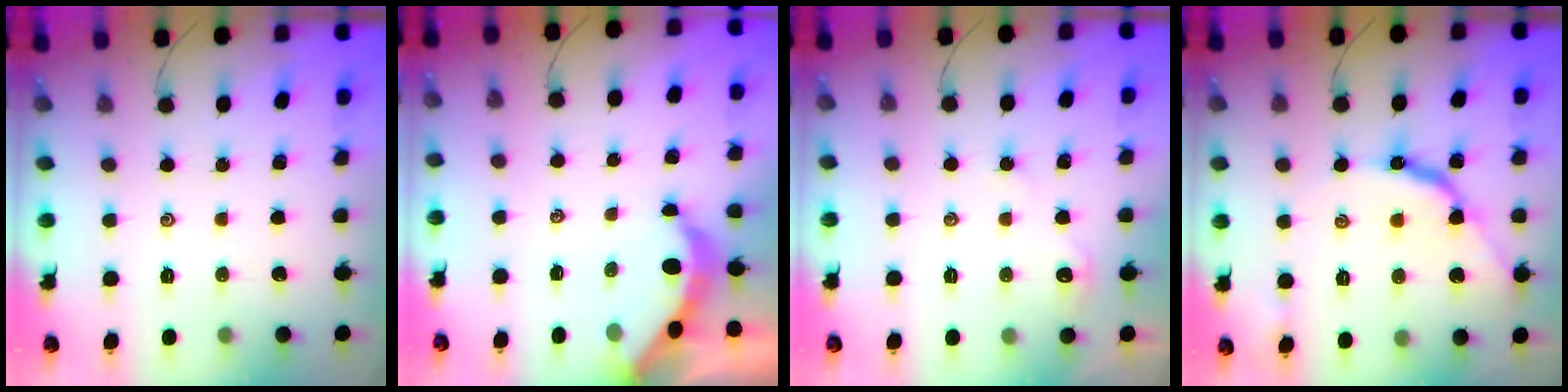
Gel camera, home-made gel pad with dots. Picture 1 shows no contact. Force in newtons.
{"total": 4.0, "press": 3.9, "slide": 0.4}
{"total": 1.9, "press": 1.8, "slide": 0.3}
{"total": 10.2, "press": 10.2, "slide": 0.2}